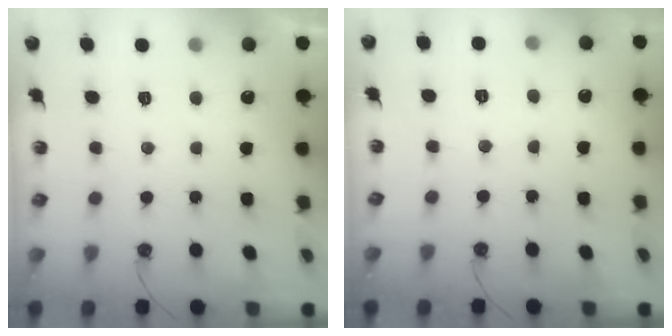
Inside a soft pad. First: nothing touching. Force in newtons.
{"total": 3.9, "press": 3.9, "slide": 0.4}